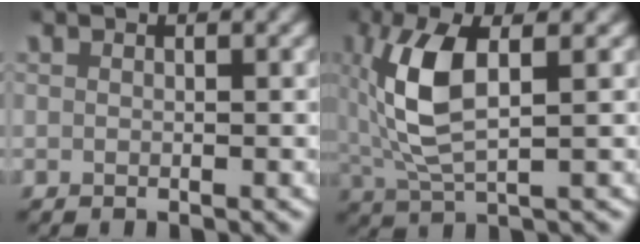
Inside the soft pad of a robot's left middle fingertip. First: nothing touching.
{"total": 6.1, "force": [0.9, 2.2, 5.6], "torque": [-0.125, 0.005, 0.019]}